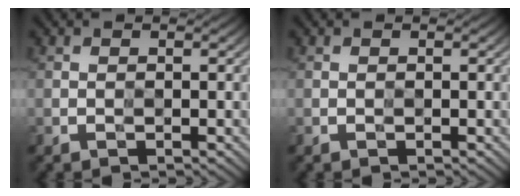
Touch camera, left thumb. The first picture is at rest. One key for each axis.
{"total": 0.0}